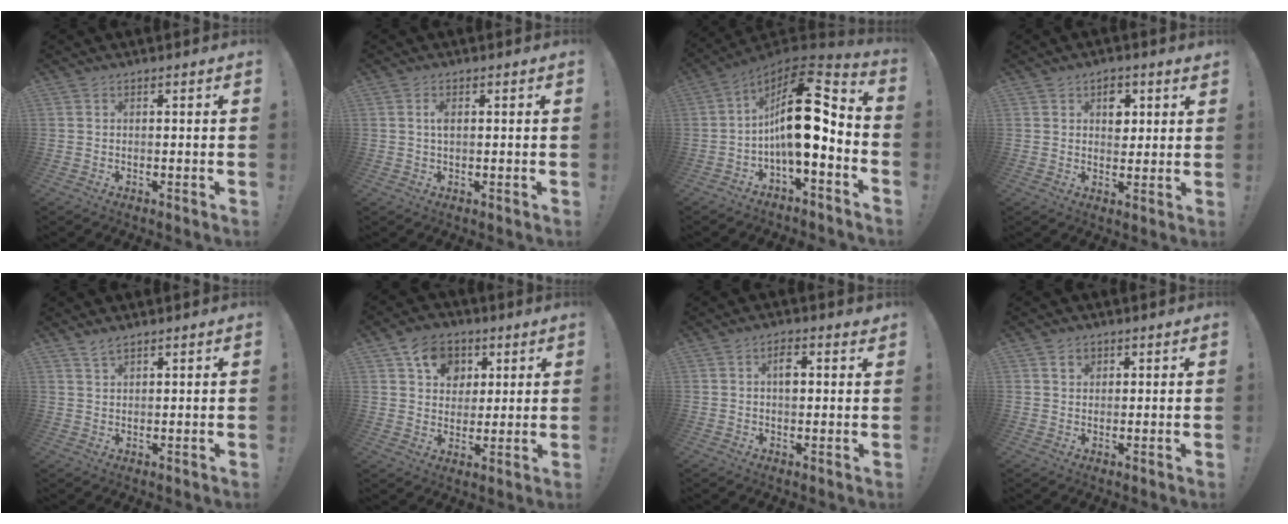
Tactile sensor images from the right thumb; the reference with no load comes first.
{"total": 2.1, "force": [0.2, 0.9, 1.9], "torque": [-0.025, -0.001, -0.001]}
{"total": 19.2, "force": [0.7, 8.2, 17.4], "torque": [-0.291, -0.003, 0.014]}
{"total": 5.8, "force": [2.2, 4.4, 3.1], "torque": [-0.025, -0.009, 0.034]}
{"total": 2.7, "force": [2.3, 0.8, 1.2], "torque": [-0.022, -0.012, 0.042]}
{"total": 11.9, "force": [5.1, 9.6, 5.0], "torque": [-0.075, -0.015, 0.101]}
{"total": 3.9, "force": [1.1, 2.1, 3.1], "torque": [-0.037, -0.003, 0.011]}
{"total": 2.8, "force": [1.4, 2.2, 1.2], "torque": [-0.006, -0.004, 0.023]}